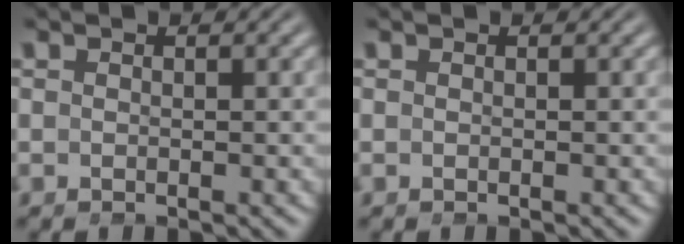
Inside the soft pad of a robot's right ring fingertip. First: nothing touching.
{"total": 0.0}